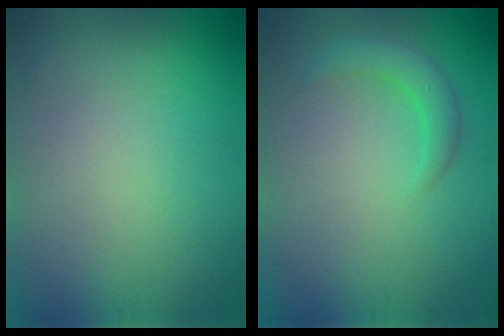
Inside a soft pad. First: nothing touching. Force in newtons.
{"total": 2.4, "press": 2.4, "slide": 0.1}